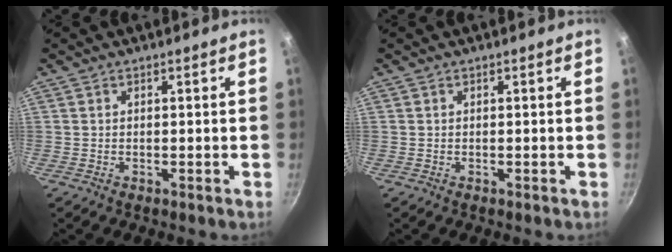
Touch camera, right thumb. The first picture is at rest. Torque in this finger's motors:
{"motor_torque": [0.00, 0.00, 0.06, 0.06, 0.00]}